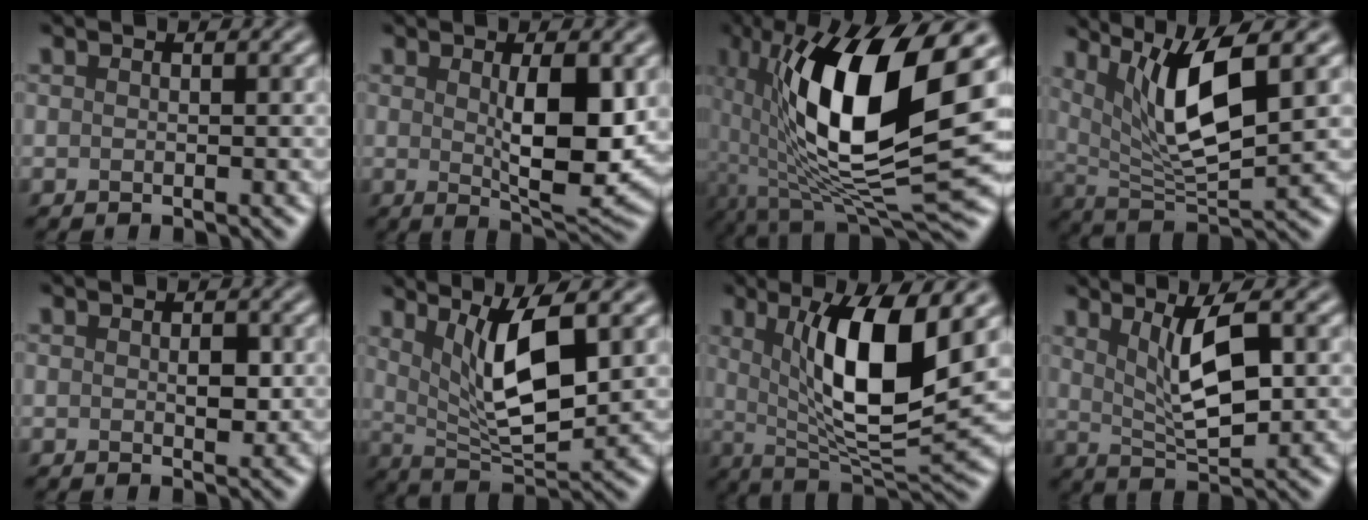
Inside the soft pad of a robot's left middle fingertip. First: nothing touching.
{"total": 6.5, "force": [0.7, 2.1, 6.1], "torque": [-0.098, -0.010, 0.018]}
{"total": 14.7, "force": [2.0, 5.2, 13.6], "torque": [-0.242, -0.014, 0.031]}
{"total": 8.1, "force": [3.1, 2.3, 7.1], "torque": [-0.131, -0.013, 0.059]}
{"total": 1.7, "force": [-0.1, 1.0, 1.4], "torque": [-0.021, -0.002, 0.001]}
{"total": 7.5, "force": [2.4, 2.3, 6.7], "torque": [-0.122, -0.012, 0.049]}
{"total": 10.0, "force": [2.3, 2.8, 9.3], "torque": [-0.146, -0.014, 0.045]}
{"total": 5.7, "force": [1.6, 1.7, 5.2], "torque": [-0.096, -0.005, 0.034]}